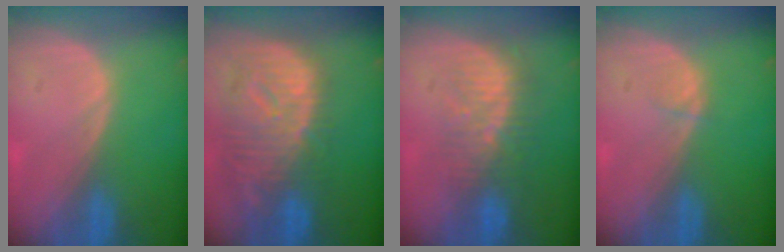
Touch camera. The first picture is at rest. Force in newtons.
{"total": 12.5, "press": 10.8, "slide": 6.3}
{"total": 8.1, "press": 7.7, "slide": 2.7}
{"total": 0.8, "press": 0.8, "slide": 0.1}